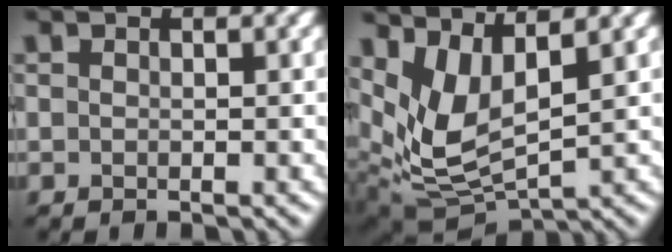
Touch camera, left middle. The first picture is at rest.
{"total": 5.7, "force": [2.3, 2.3, 4.6], "torque": [-0.112, -0.012, 0.049]}